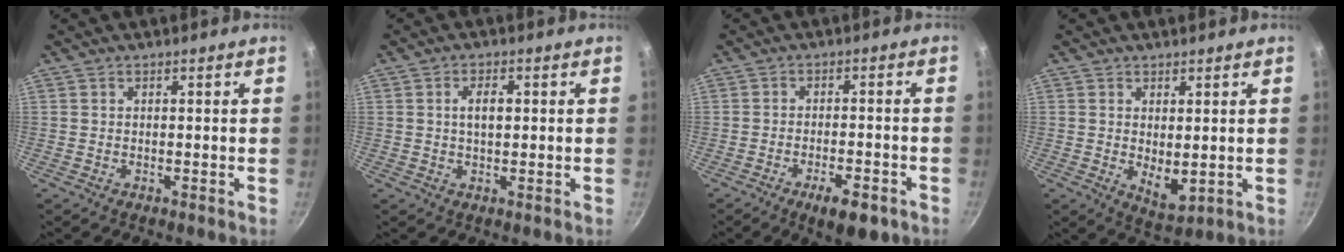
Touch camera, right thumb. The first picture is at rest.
{"total": 3.6, "force": [0.5, 1.9, 3.0], "torque": [-0.046, 0.008, 0.008]}
{"total": 7.8, "force": [-4.2, 2.8, 5.9], "torque": [-0.074, 0.021, -0.054]}
{"total": 5.3, "force": [0.6, 2.6, 4.6], "torque": [-0.065, -0.022, 0.019]}